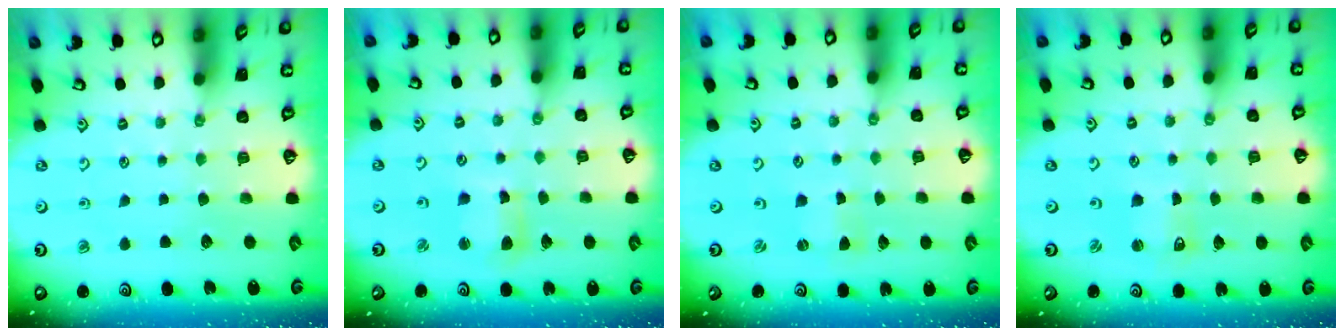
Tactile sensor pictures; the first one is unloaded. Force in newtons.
{"total": 6.1, "press": 6.1, "slide": 0.7}
{"total": 0.0}
{"total": 1.5, "press": 1.5, "slide": 0.3}